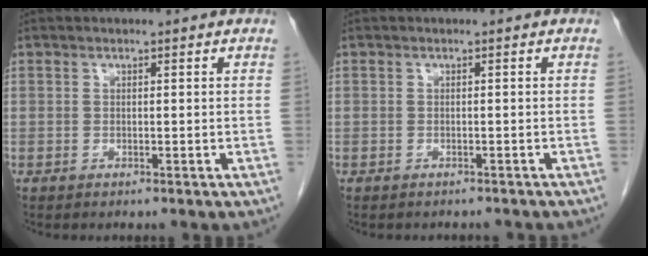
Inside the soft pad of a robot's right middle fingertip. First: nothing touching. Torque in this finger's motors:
{"motor_torque": [0.09, -0.08, -0.06, 0.01]}